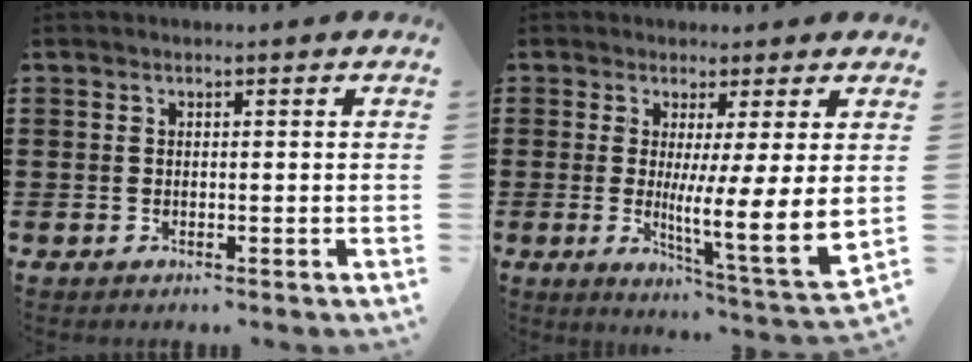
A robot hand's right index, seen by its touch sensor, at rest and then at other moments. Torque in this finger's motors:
{"motor_torque": [2.14, 0.00, 0.88, 0.10]}